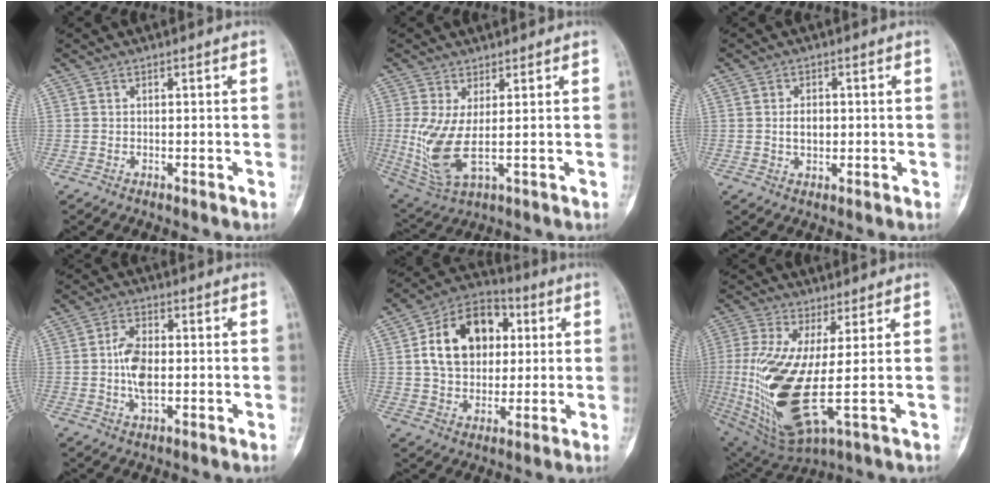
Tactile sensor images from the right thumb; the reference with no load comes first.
{"total": 9.1, "force": [0.3, 3.3, 8.5], "torque": [-0.205, -0.014, 0.019]}
{"total": 3.4, "force": [0.0, 2.3, 2.5], "torque": [-0.030, 0.002, 0.000]}
{"total": 7.0, "force": [-0.1, 3.9, 5.9], "torque": [-0.107, 0.007, -0.005]}
{"total": 17.0, "force": [3.5, 12.2, 11.3], "torque": [-0.153, 0.011, 0.055]}
{"total": 17.7, "force": [-0.5, 5.2, 16.9], "torque": [-0.379, -0.028, 0.008]}